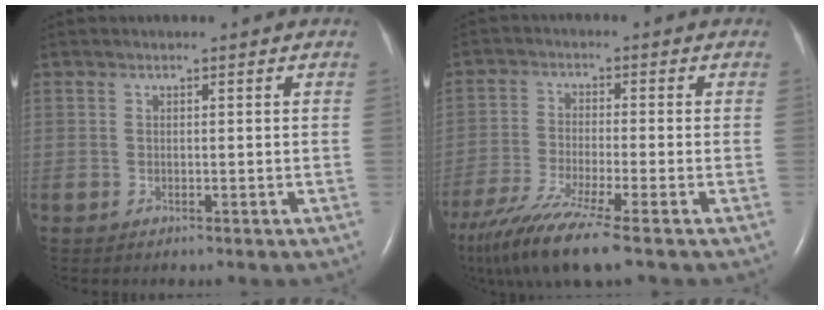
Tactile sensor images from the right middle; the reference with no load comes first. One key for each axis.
{"total": 11.8, "fx": -8.5, "fy": -0.3, "fz": 8.1, "tx": -0.152, "ty": -0.038, "tz": -0.150}